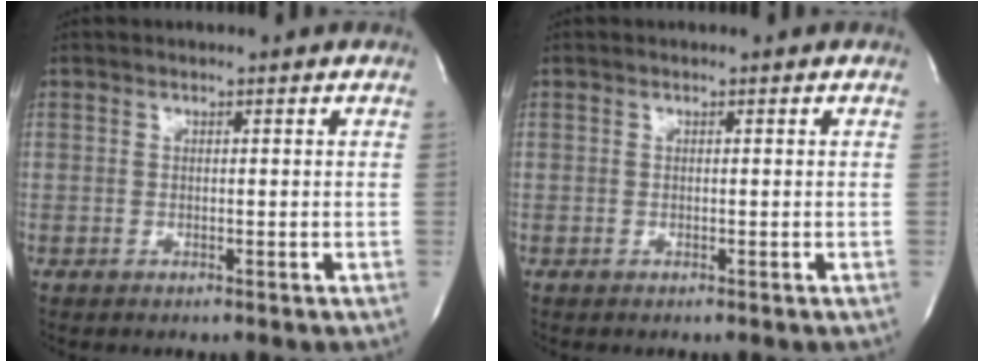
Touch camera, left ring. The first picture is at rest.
{"total": 0.0}